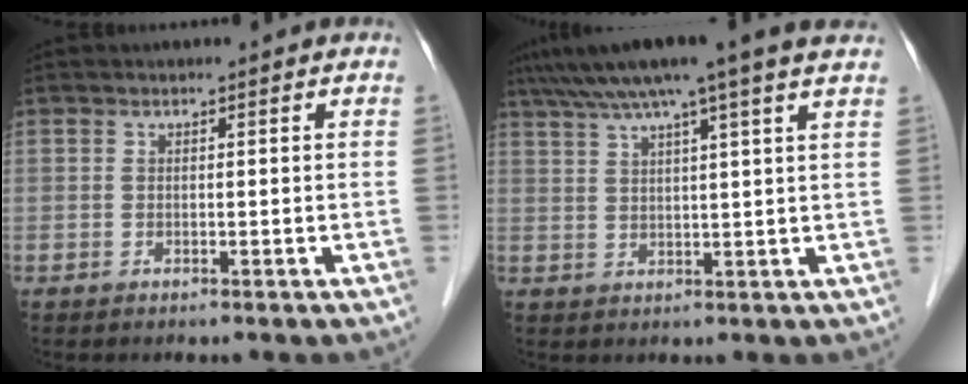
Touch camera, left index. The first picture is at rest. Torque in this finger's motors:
{"motor_torque": [0.70, -1.44, 1.05, 0.21]}